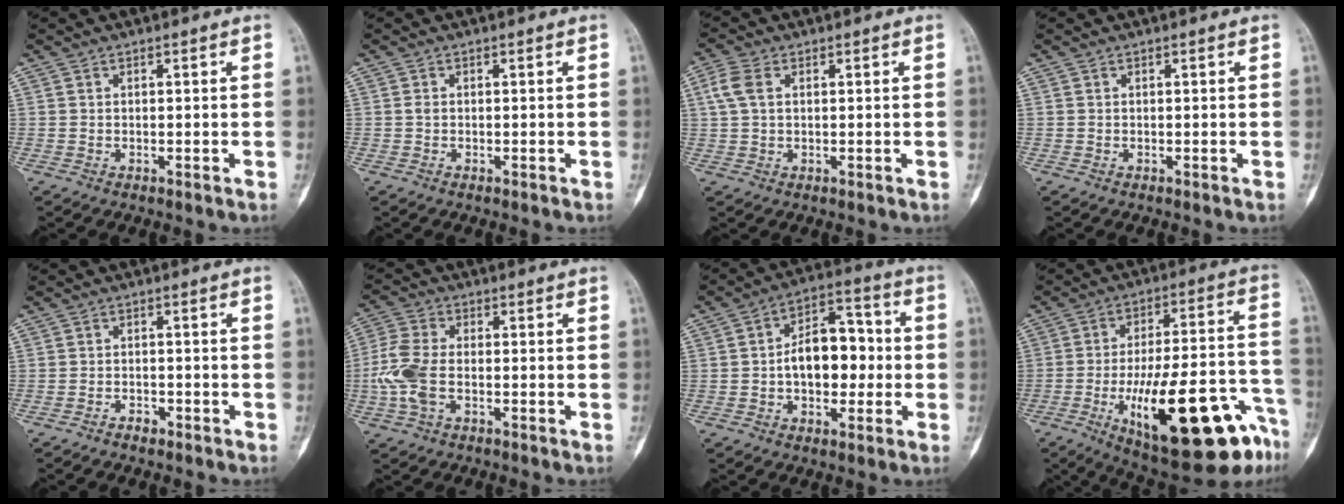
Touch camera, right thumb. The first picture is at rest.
{"total": 0.6, "force": [-0.2, 0.4, 0.4], "torque": [-0.006, 0.001, -0.008]}
{"total": 4.9, "force": [1.4, 3.0, 3.7], "torque": [-0.095, 0.012, 0.027]}
{"total": 0.0}
{"total": 1.6, "force": [-1.4, 0.8, 0.5], "torque": [-0.009, 0.008, -0.024]}
{"total": 8.3, "force": [-1.7, 4.7, 6.7], "torque": [-0.167, 0.014, -0.038]}
{"total": 12.8, "force": [-0.6, 8.0, 9.9], "torque": [-0.117, 0.036, -0.014]}
{"total": 27.5, "force": [-12.0, 8.6, 23.2], "torque": [-0.300, 0.055, -0.165]}